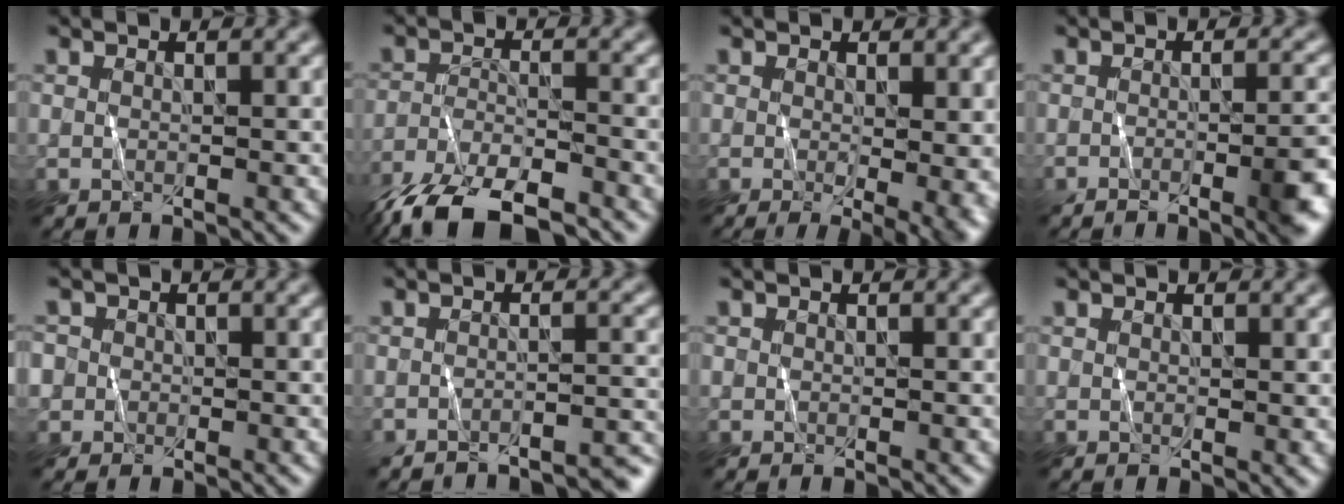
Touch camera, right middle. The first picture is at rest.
{"total": 7.9, "force": [-6.6, 2.1, 3.7], "torque": [-0.061, -0.005, -0.123]}
{"total": 5.2, "force": [-0.5, 1.7, 4.8], "torque": [-0.041, -0.010, -0.002]}
{"total": 4.3, "force": [-2.2, 1.1, 3.6], "torque": [-0.037, 0.001, -0.035]}
{"total": 2.2, "force": [-0.3, 2.2, 0.0], "torque": [0.010, 0.010, -0.014]}
{"total": 4.1, "force": [-3.9, 0.3, 1.0], "torque": [-0.006, 0.000, -0.056]}
{"total": 0.0}
{"total": 0.7, "force": [0.4, 0.2, 0.6], "torque": [-0.006, 0.003, 0.007]}